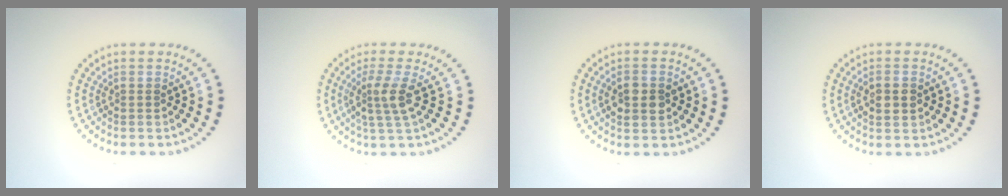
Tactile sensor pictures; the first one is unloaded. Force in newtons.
{"total": 2.8, "press": 2.1, "slide": 1.8}
{"total": 2.9, "press": 2.9, "slide": 0.1}
{"total": 2.1, "press": 2.1, "slide": 0.2}